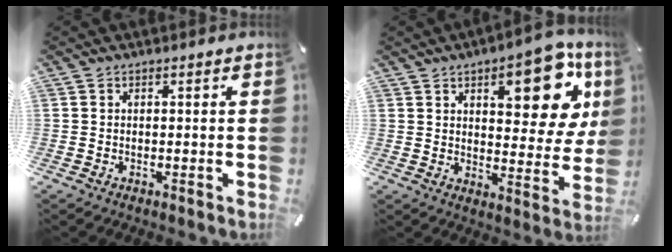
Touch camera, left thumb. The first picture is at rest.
{"total": 17.5, "force": [8.6, 8.1, 12.9], "torque": [-0.148, -0.045, 0.133]}